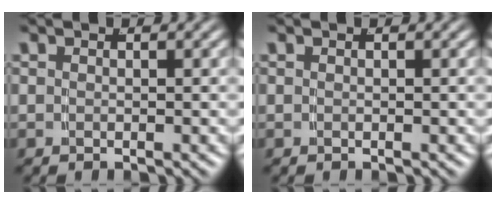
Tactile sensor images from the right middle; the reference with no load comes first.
{"total": 0.0}